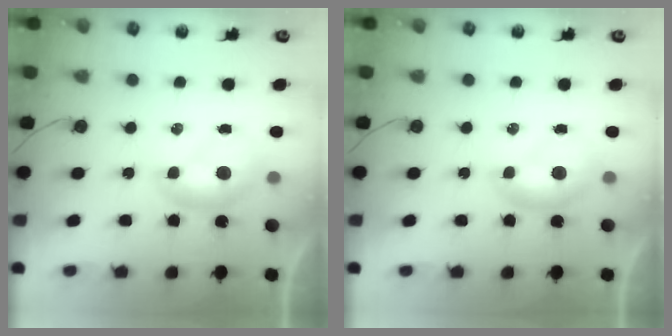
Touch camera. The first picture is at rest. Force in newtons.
{"total": 0.0}